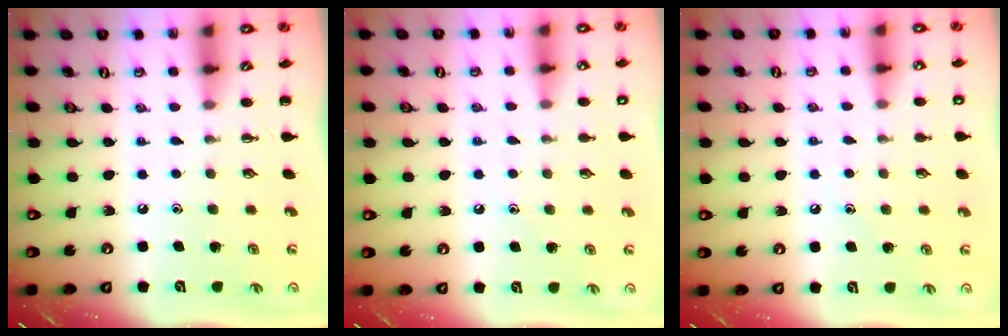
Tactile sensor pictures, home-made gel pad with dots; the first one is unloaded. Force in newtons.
{"total": 6.7, "press": 6.4, "slide": 2.0}
{"total": 6.2, "press": 6.0, "slide": 1.6}